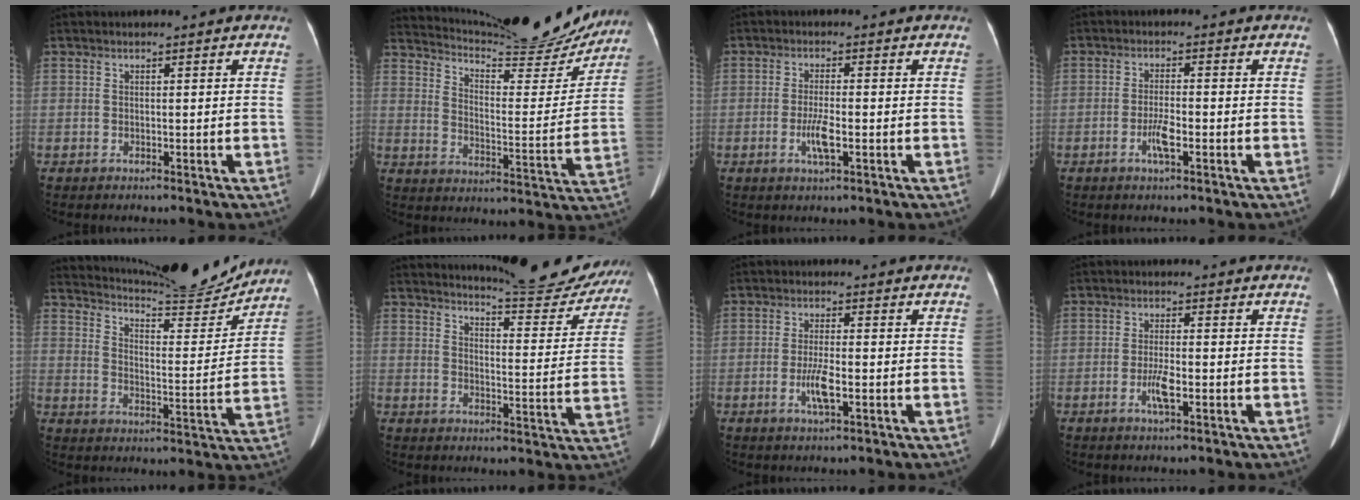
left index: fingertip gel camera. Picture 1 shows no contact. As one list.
[{"total": 23.4, "force": [21.7, 3.3, 8.0], "torque": [-0.123, -0.044, 0.287]}, {"total": 3.7, "force": [-1.1, 0.6, 3.4], "torque": [-0.070, -0.004, -0.020]}, {"total": 3.1, "force": [-1.3, 0.5, 2.8], "torque": [-0.057, -0.001, -0.026]}, {"total": 17.8, "force": [17.0, 1.2, 5.1], "torque": [-0.088, -0.040, 0.236]}, {"total": 14.6, "force": [14.3, 1.2, 3.1], "torque": [-0.036, -0.053, 0.168]}, {"total": 4.1, "force": [-1.2, 0.6, 3.8], "torque": [-0.078, -0.005, -0.022]}, {"total": 3.3, "force": [-1.1, 0.5, 3.0], "torque": [-0.062, -0.003, -0.021]}]